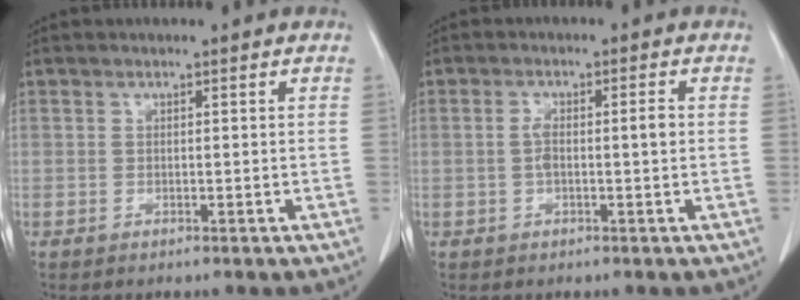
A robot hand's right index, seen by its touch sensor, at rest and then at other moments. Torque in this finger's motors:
{"motor_torque": [0.07, 0.03, 0.05, 0.02]}